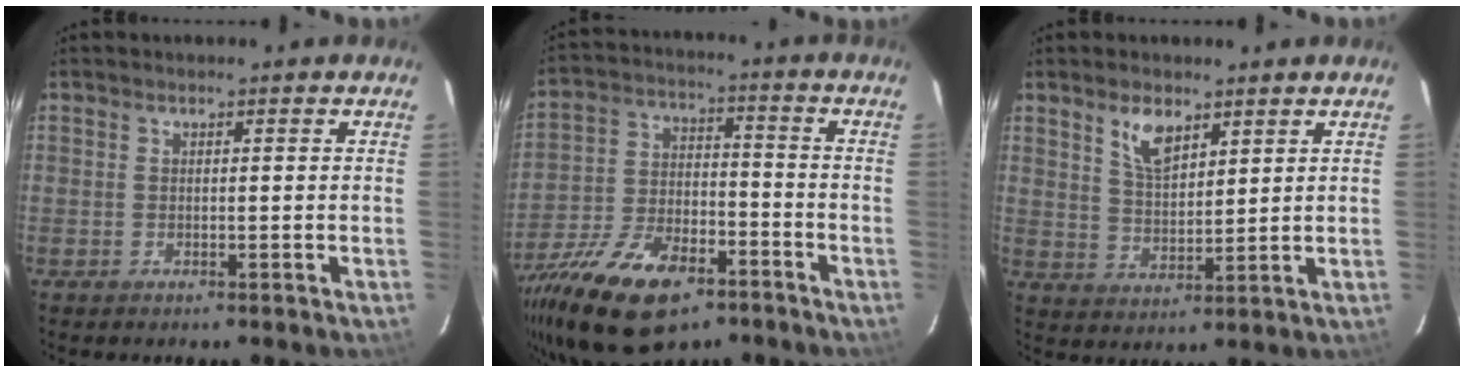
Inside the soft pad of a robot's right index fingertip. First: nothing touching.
{"total": 20.4, "force": [-12.4, 10.0, 12.7], "torque": [-0.265, -0.025, -0.207]}
{"total": 6.3, "force": [3.9, 2.8, 4.1], "torque": [-0.073, 0.003, 0.079]}